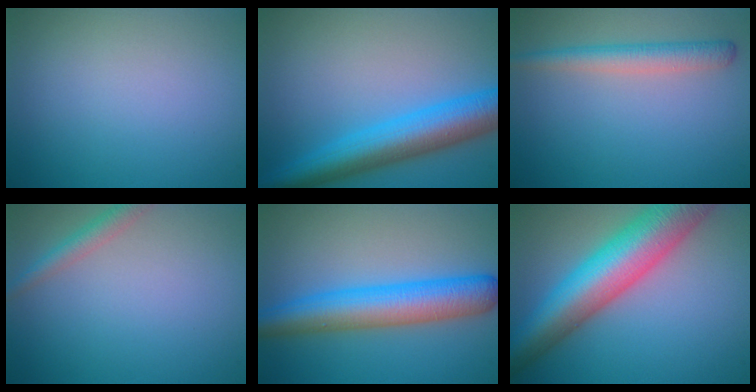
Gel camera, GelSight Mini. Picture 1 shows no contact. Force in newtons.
{"total": 7.5, "press": 7.5, "slide": 0.2}
{"total": 2.8, "press": 2.8, "slide": 0.1}
{"total": 2.0, "press": 2.0, "slide": 0.1}
{"total": 6.7, "press": 6.7, "slide": 0.2}
{"total": 10.6, "press": 10.6, "slide": 0.3}